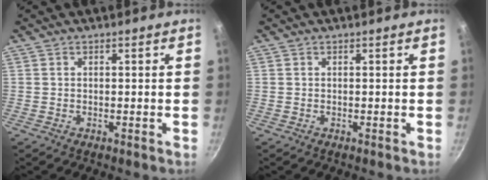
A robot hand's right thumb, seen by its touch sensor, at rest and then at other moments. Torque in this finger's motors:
{"motor_torque": [0.00, 0.00, 0.00, 0.00, 0.00]}